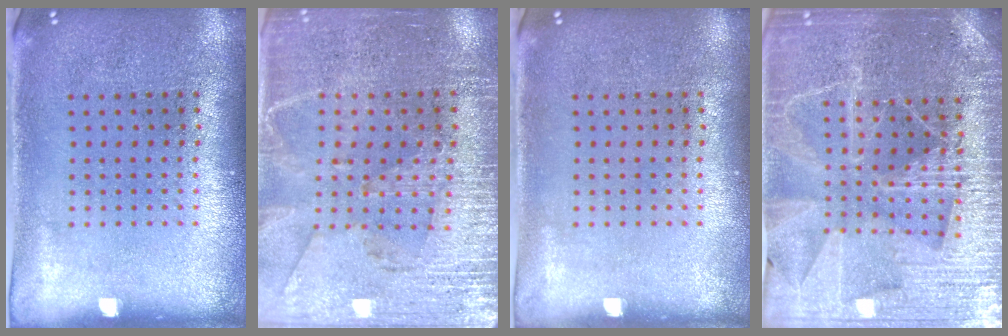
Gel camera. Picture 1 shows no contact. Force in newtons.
{"total": 3.1, "press": 2.9, "slide": 1.2}
{"total": 0.0}
{"total": 4.7, "press": 4.3, "slide": 1.8}